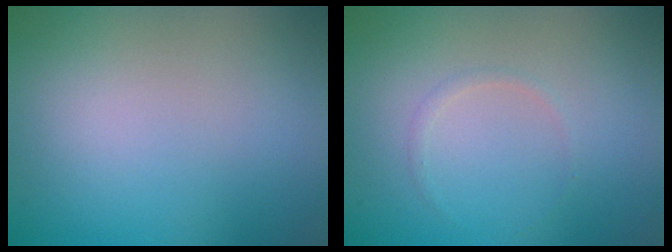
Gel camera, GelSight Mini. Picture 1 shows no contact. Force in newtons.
{"total": 0.6, "press": 0.6, "slide": 0.0}